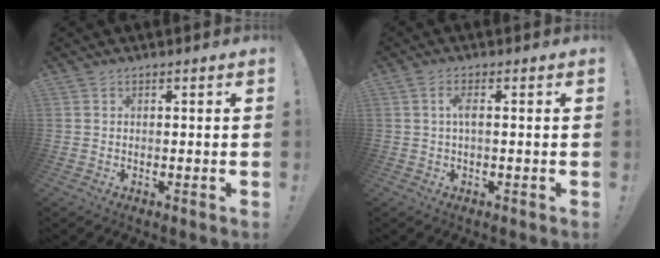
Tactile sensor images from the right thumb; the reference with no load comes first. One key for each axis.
{"total": 3.1, "fx": 0.1, "fy": 0.7, "fz": 3.0, "tx": -0.066, "ty": 0.009, "tz": 0.002}